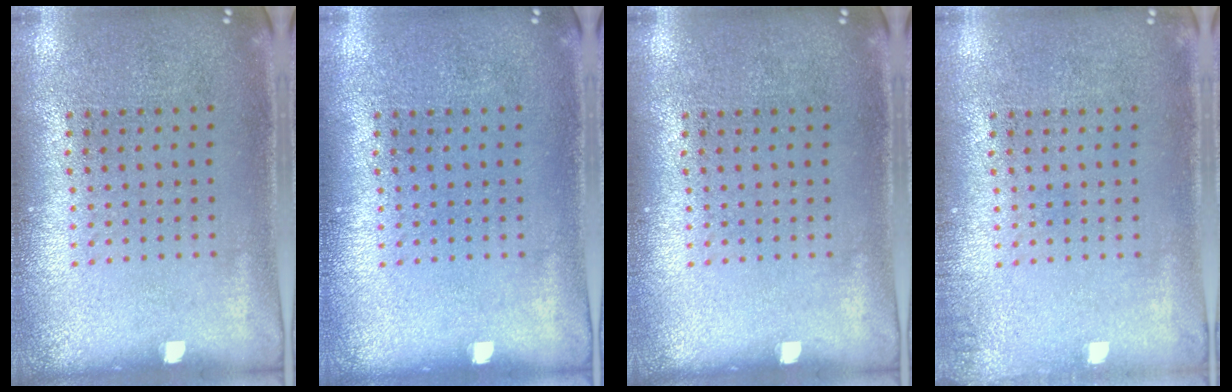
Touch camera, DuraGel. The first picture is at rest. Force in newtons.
{"total": 0.0}
{"total": 0.0}
{"total": 0.8, "press": 0.8, "slide": 0.0}